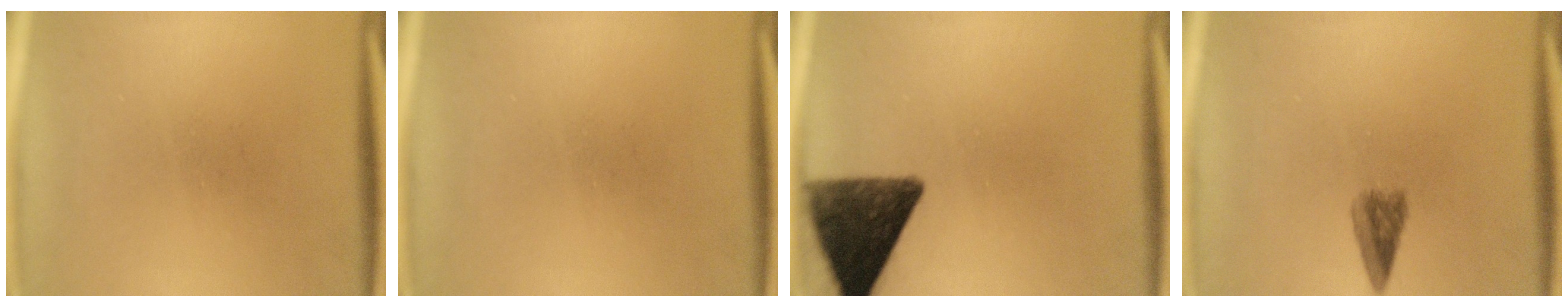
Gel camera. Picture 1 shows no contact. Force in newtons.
{"total": 0.0}
{"total": 12.2}
{"total": 3.0}